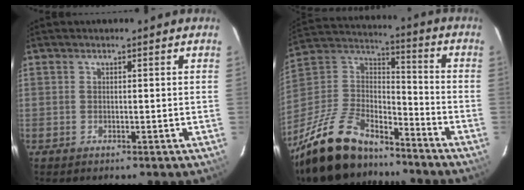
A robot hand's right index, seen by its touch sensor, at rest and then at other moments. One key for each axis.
{"total": 24.6, "fx": -18.4, "fy": 10.3, "fz": 12.7, "tx": -0.277, "ty": 0.001, "tz": -0.310}